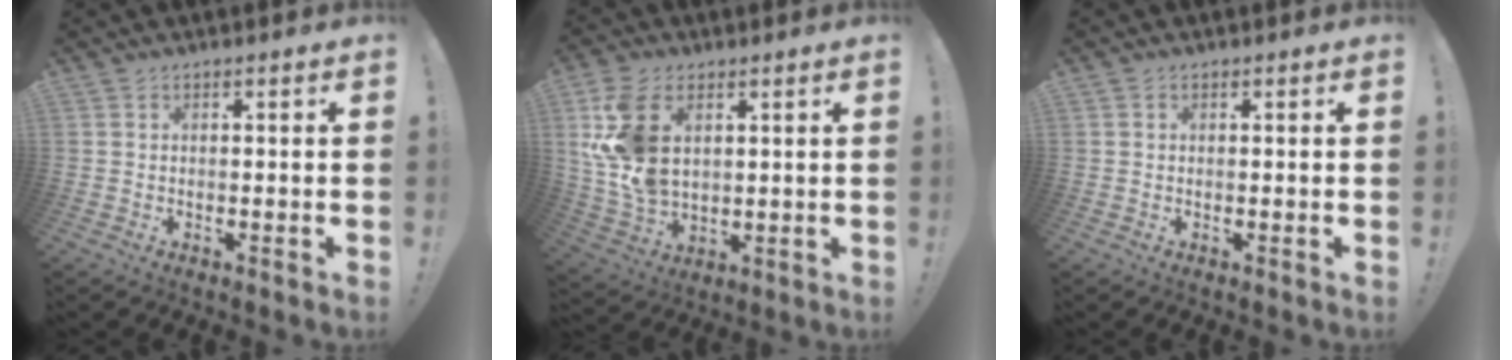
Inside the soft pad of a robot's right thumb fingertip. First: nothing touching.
{"total": 14.2, "force": [4.3, 9.0, 10.1], "torque": [-0.205, -0.020, 0.081]}
{"total": 0.0}